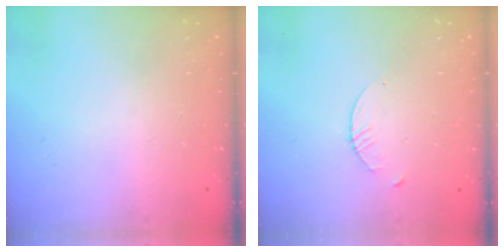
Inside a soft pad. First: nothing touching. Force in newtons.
{"total": 1.5, "press": 1.5, "slide": 0.2}